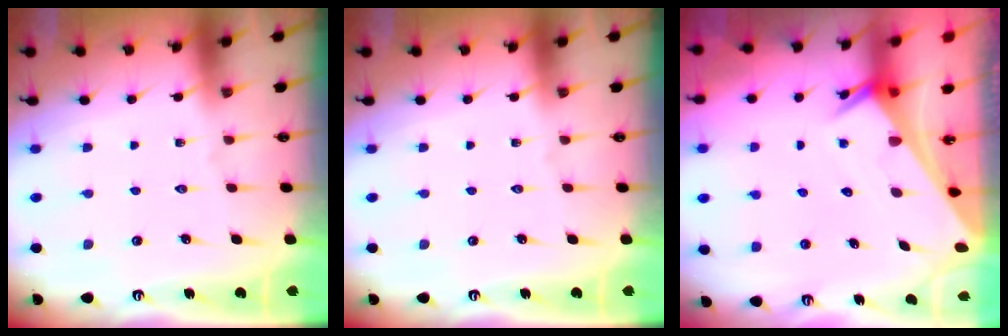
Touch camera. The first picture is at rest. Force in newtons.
{"total": 0.0}
{"total": 2.5, "press": 2.5, "slide": 0.1}